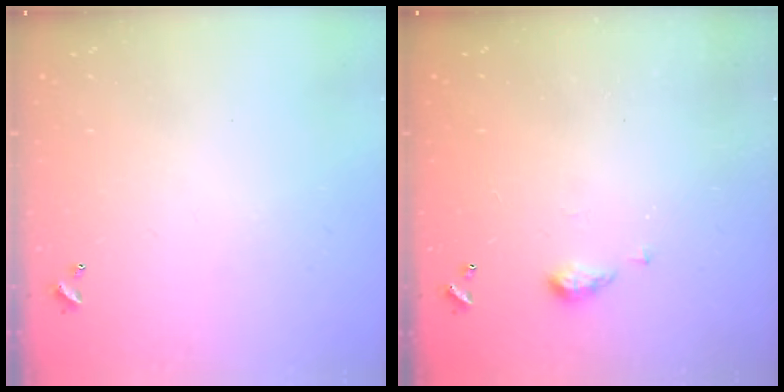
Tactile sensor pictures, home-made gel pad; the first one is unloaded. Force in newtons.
{"total": 3.1, "press": 3.1, "slide": 0.6}